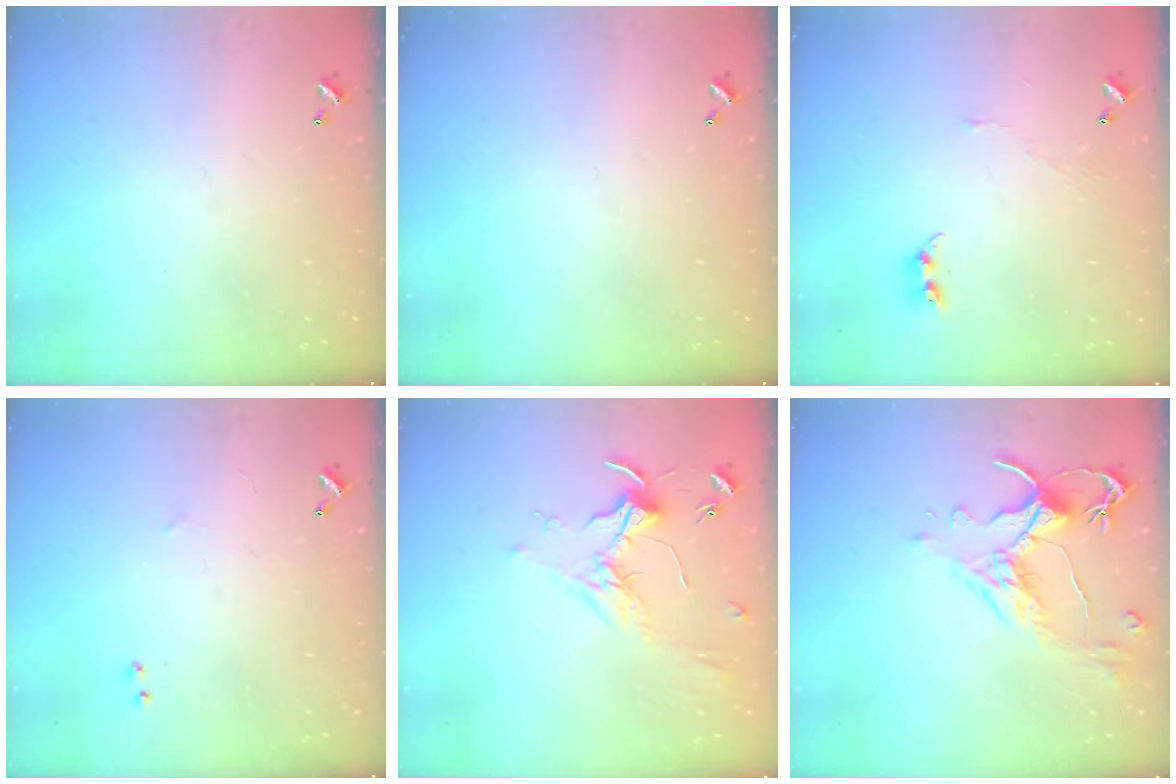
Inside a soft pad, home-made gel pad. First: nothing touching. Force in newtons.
{"total": 0.0}
{"total": 4.6, "press": 4.6, "slide": 0.5}
{"total": 2.5, "press": 2.4, "slide": 0.4}
{"total": 1.8, "press": 1.6, "slide": 0.7}
{"total": 2.6, "press": 2.2, "slide": 1.3}